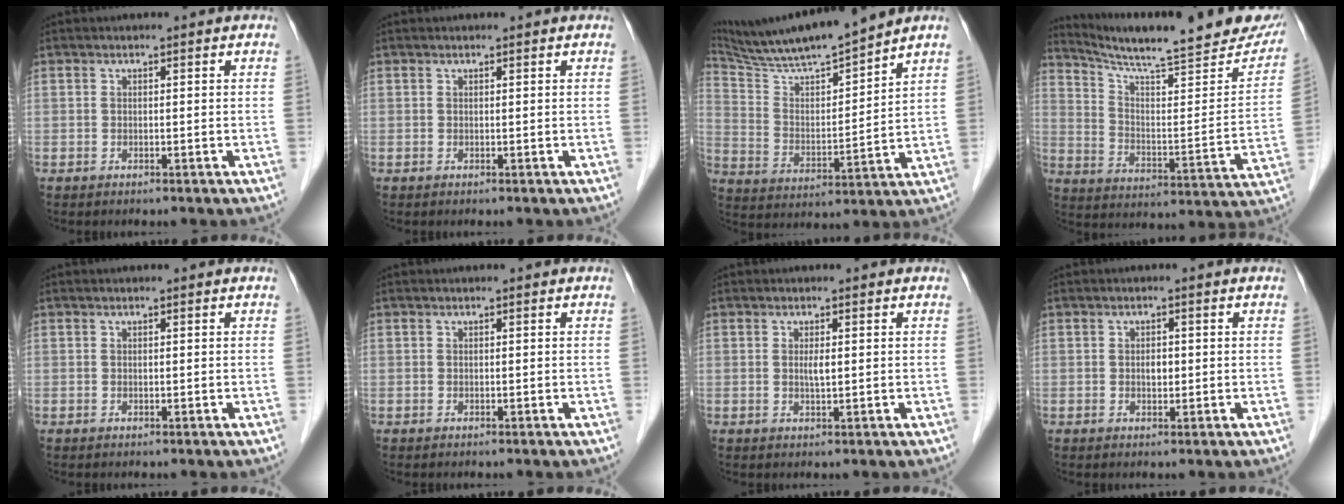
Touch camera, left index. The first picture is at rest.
{"total": 0.0}
{"total": 14.2, "force": [13.1, -0.7, 5.5], "torque": [-0.110, -0.001, 0.237]}
{"total": 24.8, "force": [21.6, 3.1, 11.9], "torque": [-0.180, -0.049, 0.292]}
{"total": 0.0}
{"total": 0.0}
{"total": 1.4, "force": [0.1, 0.2, 1.4], "torque": [-0.028, -0.005, 0.000]}
{"total": 1.4, "force": [-0.2, 0.9, 1.1], "torque": [-0.018, -0.002, -0.004]}